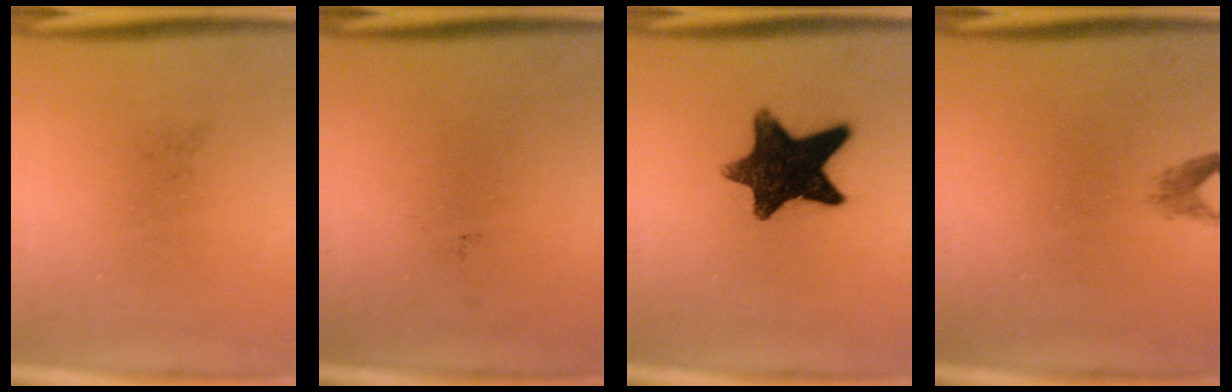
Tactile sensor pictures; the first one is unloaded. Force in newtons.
{"total": 0.0}
{"total": 12.9}
{"total": 1.4}